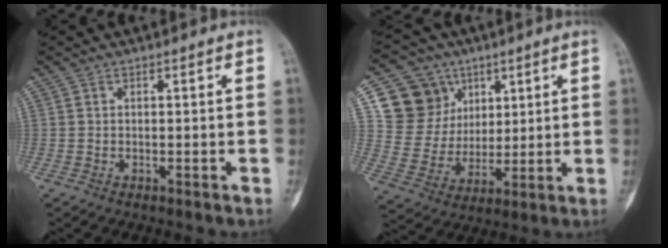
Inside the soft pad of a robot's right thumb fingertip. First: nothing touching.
{"total": 13.7, "force": [6.1, 11.8, 3.4], "torque": [-0.020, -0.021, 0.122]}